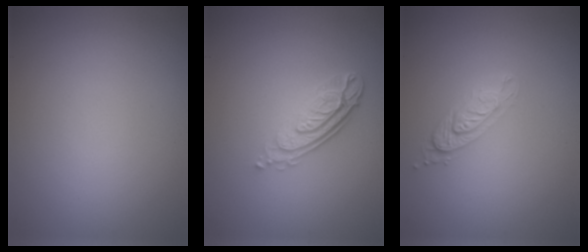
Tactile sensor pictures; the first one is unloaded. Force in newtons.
{"total": 4.0, "press": 2.9, "slide": 2.8}
{"total": 2.1, "press": 1.9, "slide": 0.8}